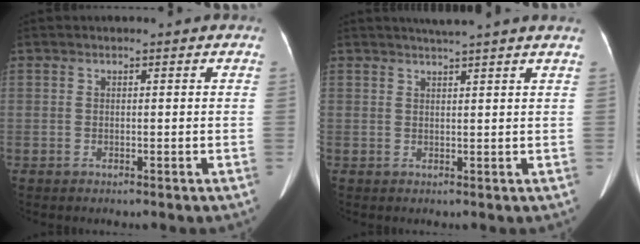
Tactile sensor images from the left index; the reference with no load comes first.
{"total": 6.0, "force": [5.2, -1.0, 2.7], "torque": [-0.038, 0.017, 0.062]}